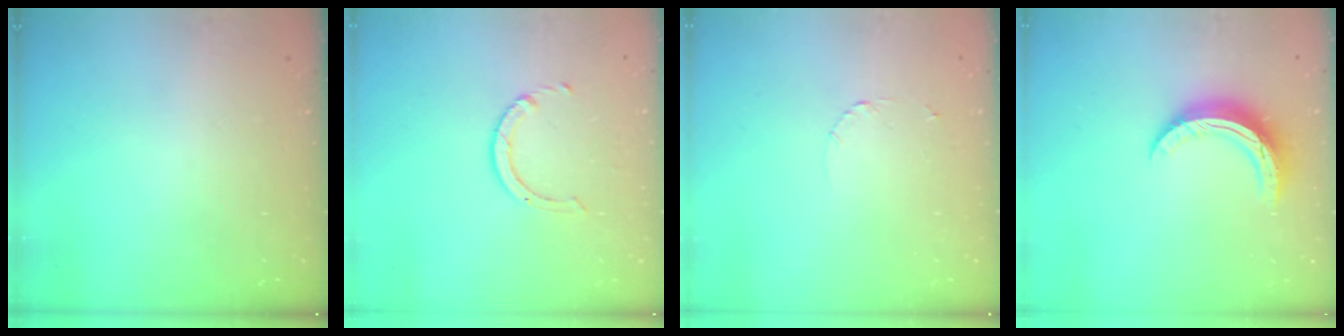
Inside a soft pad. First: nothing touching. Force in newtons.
{"total": 2.5, "press": 2.5, "slide": 0.2}
{"total": 1.6, "press": 1.6, "slide": 0.2}
{"total": 10.5, "press": 10.5, "slide": 0.2}